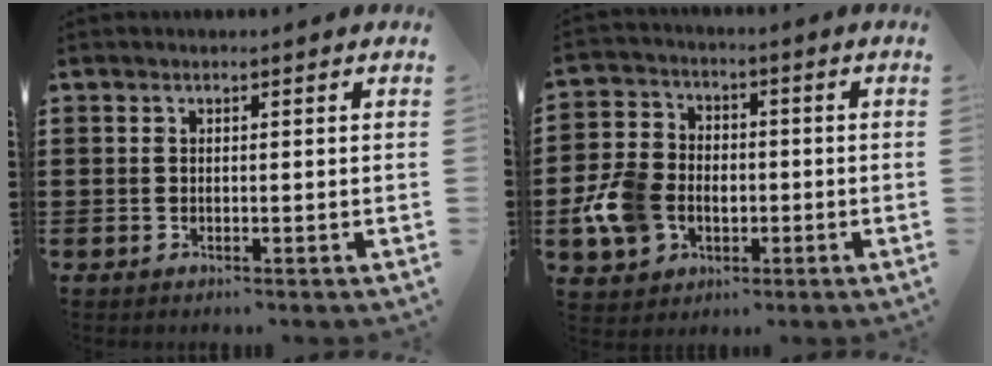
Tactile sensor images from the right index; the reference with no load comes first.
{"total": 8.6, "force": [-2.1, 7.0, 4.5], "torque": [-0.136, 0.011, -0.043]}